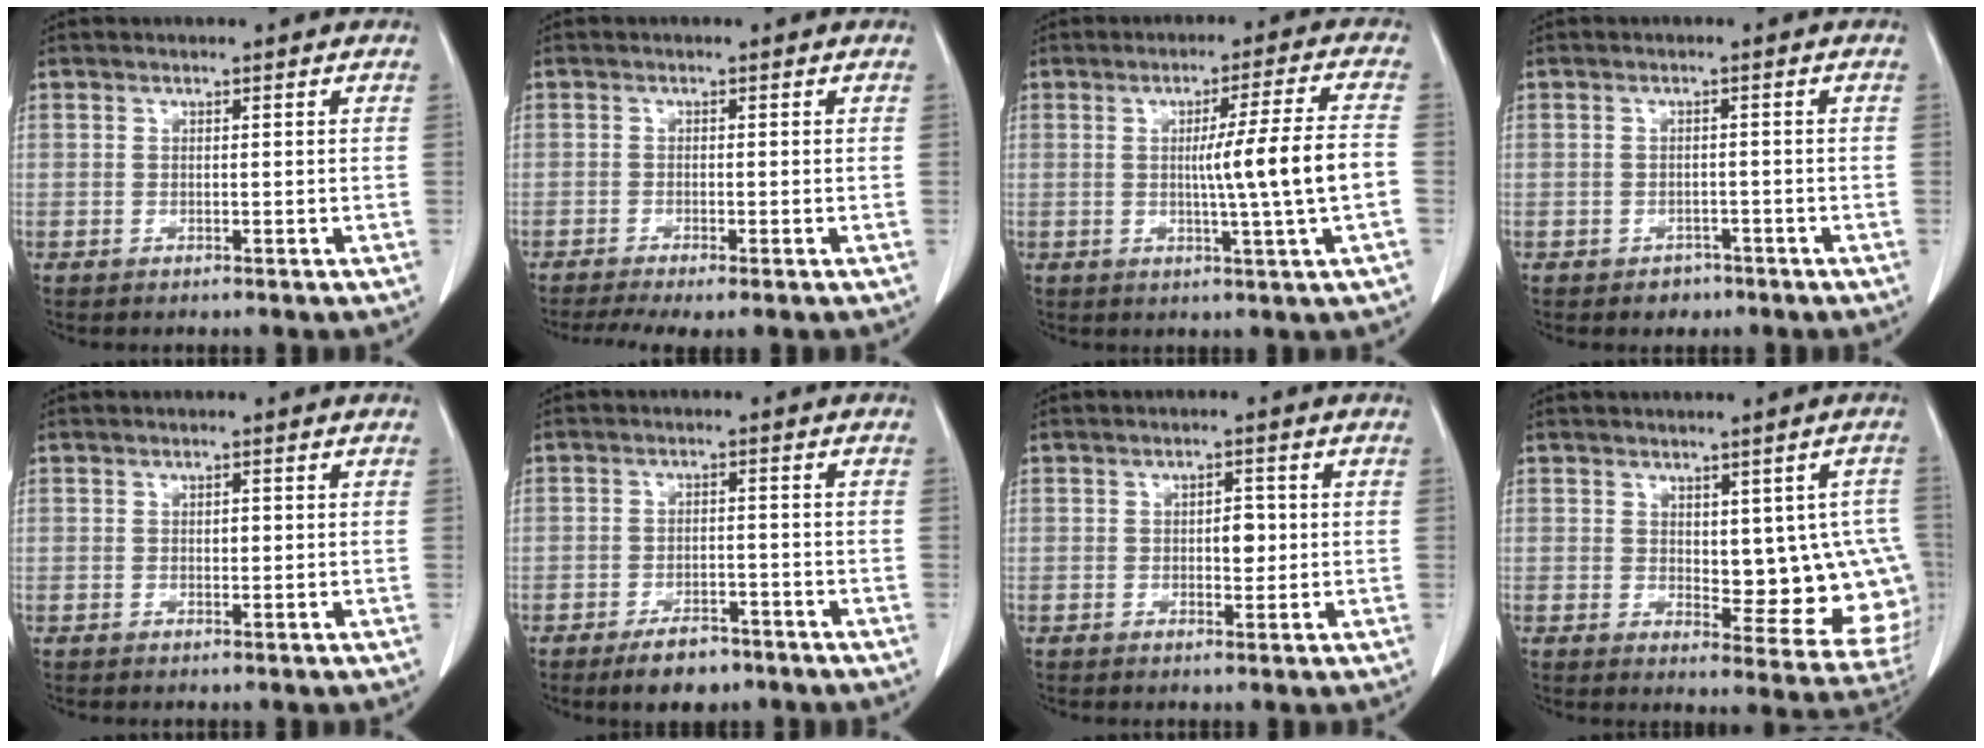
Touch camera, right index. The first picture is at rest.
{"total": 5.3, "force": [-3.7, 0.8, 3.7], "torque": [-0.063, -0.012, -0.061]}
{"total": 9.6, "force": [-0.8, -1.5, 9.5], "torque": [-0.143, -0.003, -0.010]}
{"total": 2.2, "force": [-1.4, 1.6, 0.4], "torque": [-0.007, 0.005, -0.017]}
{"total": 0.9, "force": [0.1, 0.5, 0.8], "torque": [-0.010, 0.001, 0.002]}
{"total": 5.6, "force": [-4.0, 2.4, 3.0], "torque": [-0.051, 0.000, -0.060]}
{"total": 2.8, "force": [0.0, 1.5, 2.4], "torque": [-0.031, 0.002, 0.002]}
{"total": 12.1, "force": [0.5, 5.2, 10.9], "torque": [-0.108, -0.001, 0.017]}